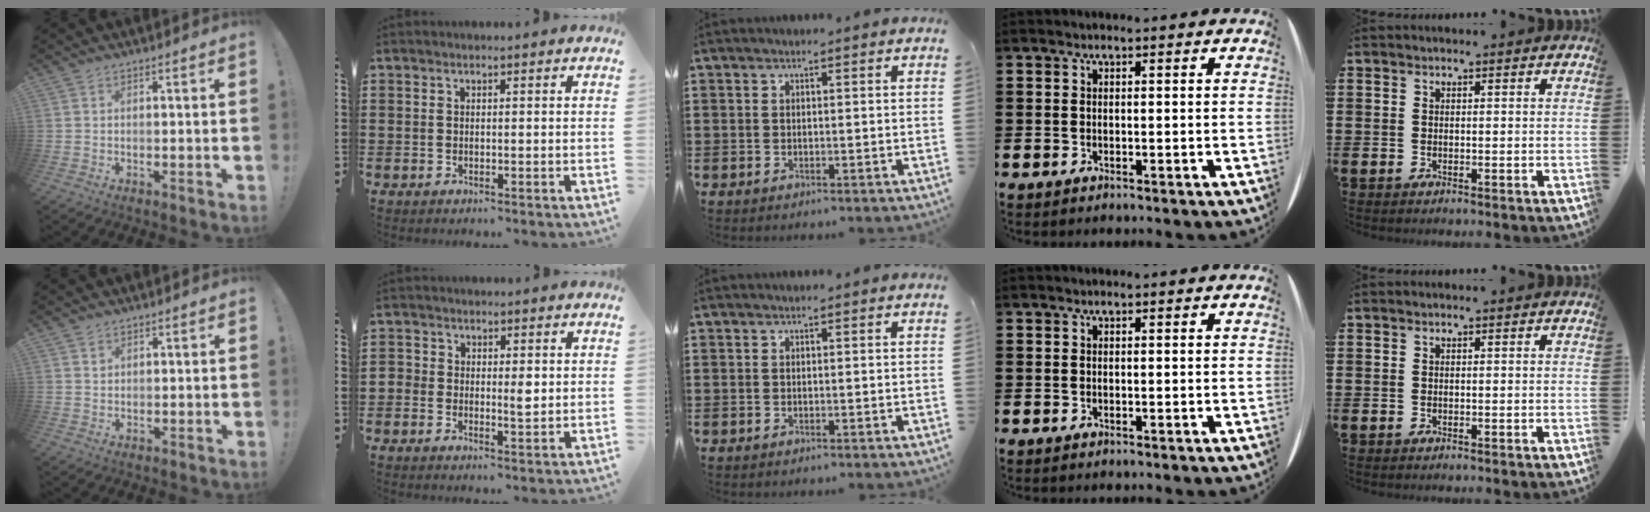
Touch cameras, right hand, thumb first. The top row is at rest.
{"thumb": {"total": 1.0, "force": [0.6, 0.8, 0.1], "torque": [0.009, -0.005, 0.010]}, "index": {"total": 2.5, "force": [-0.1, 1.6, 1.9], "torque": [-0.032, 0.002, -0.004]}}